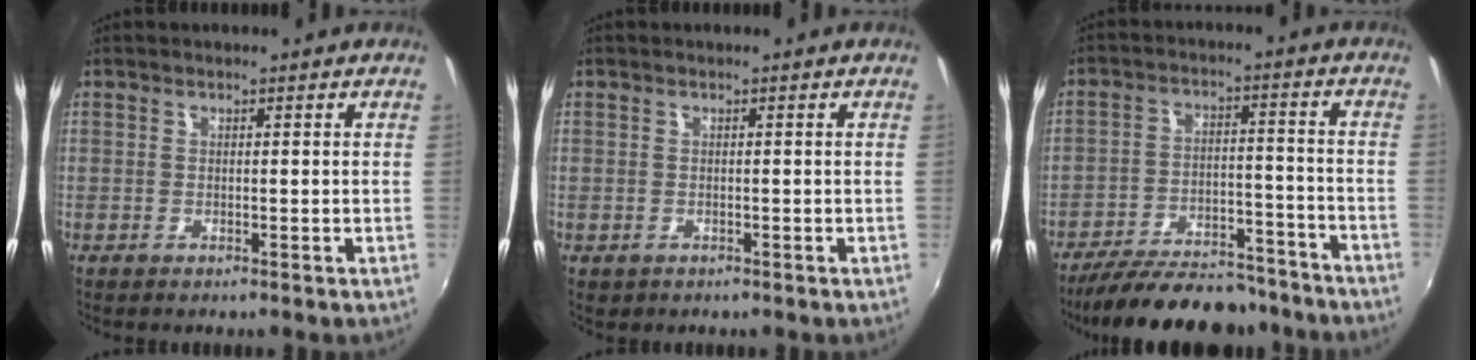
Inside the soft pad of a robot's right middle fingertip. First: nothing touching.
{"total": 0.8, "force": [-0.3, 0.6, 0.3], "torque": [-0.007, -0.002, -0.002]}
{"total": 21.5, "force": [-18.7, 6.3, 8.6], "torque": [-0.167, 0.001, -0.252]}